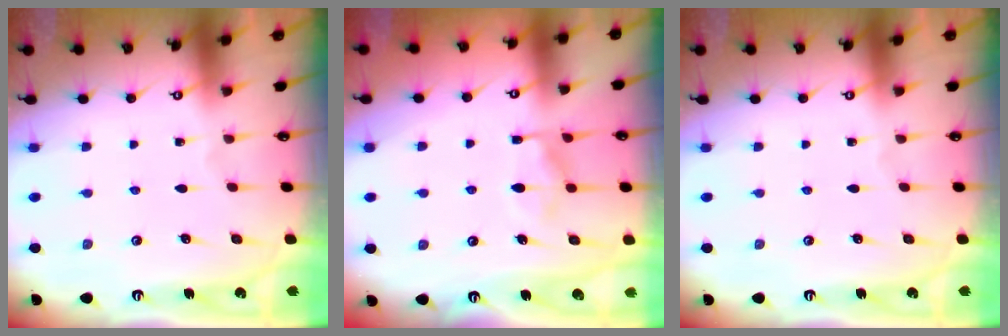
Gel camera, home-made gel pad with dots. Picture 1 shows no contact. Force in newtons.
{"total": 9.1, "press": 9.0, "slide": 1.0}
{"total": 0.0}